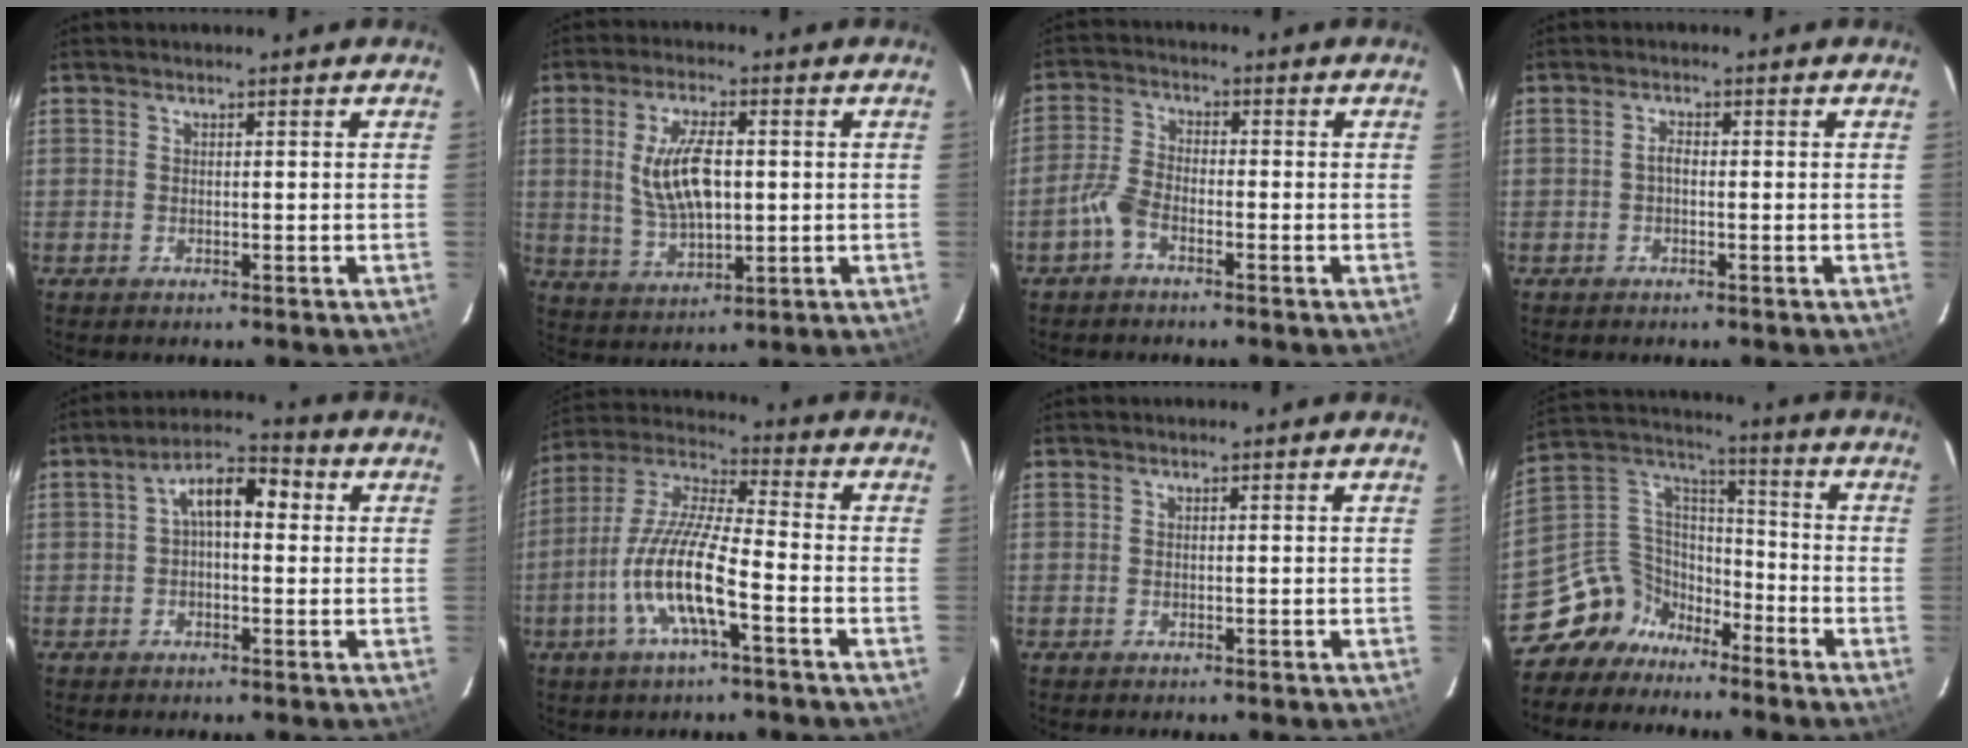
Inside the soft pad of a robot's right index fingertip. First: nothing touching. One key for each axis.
{"total": 10.5, "fx": 1.1, "fy": 4.7, "fz": 9.3, "tx": -0.183, "ty": 0.001, "tz": 0.029}
{"total": 4.2, "fx": -2.8, "fy": 1.8, "fz": 2.7, "tx": -0.067, "ty": 0.010, "tz": -0.058}
{"total": 1.3, "fx": -0.3, "fy": 0.7, "fz": 1.0, "tx": -0.019, "ty": 0.006, "tz": -0.007}
{"total": 7.6, "fx": 1.1, "fy": 3.7, "fz": 6.5, "tx": -0.114, "ty": 0.030, "tz": 0.013}
{"total": 13.0, "fx": -5.0, "fy": 2.2, "fz": 11.8, "tx": -0.243, "ty": -0.002, "tz": -0.103}
{"total": 0.0}
{"total": 11.1, "fx": -8.5, "fy": 7.0, "fz": 1.6, "tx": -0.058, "ty": 0.062, "tz": -0.157}